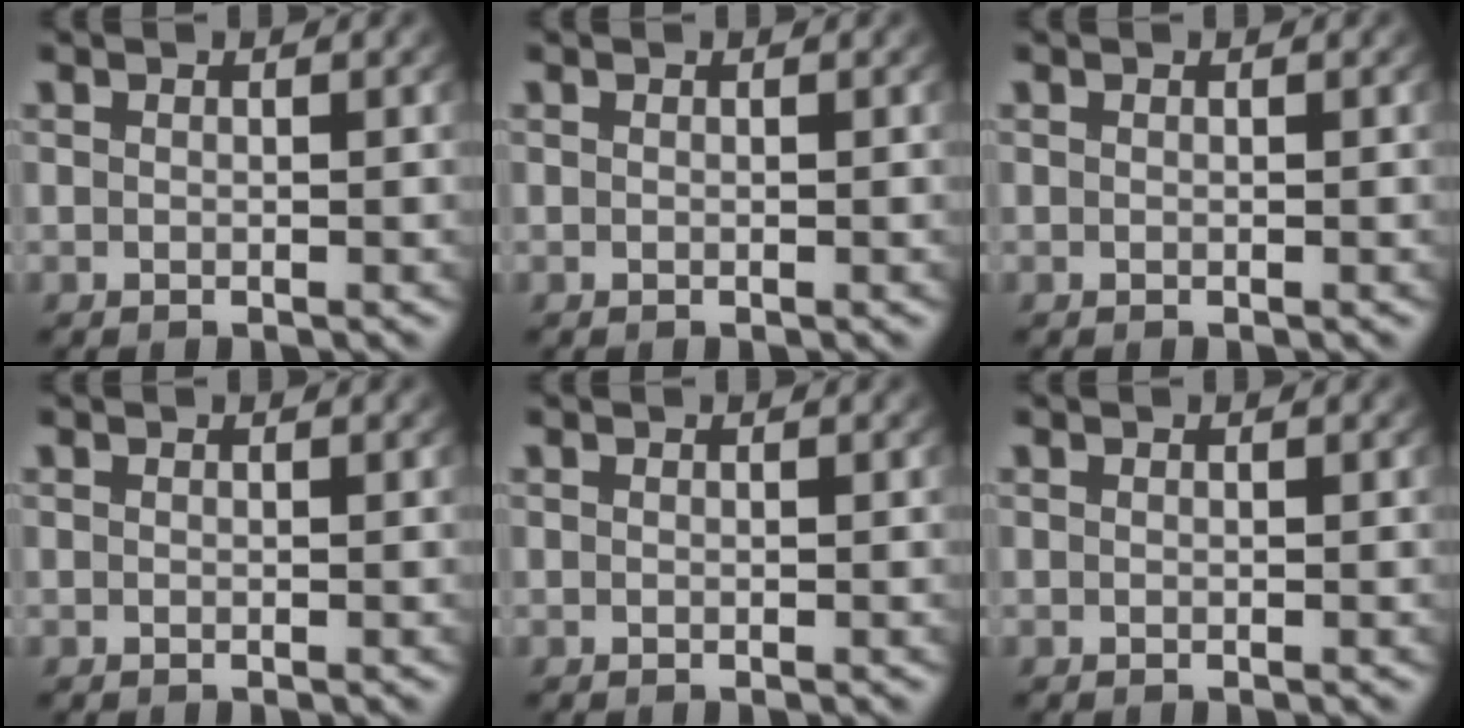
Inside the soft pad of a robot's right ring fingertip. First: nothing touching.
{"total": 0.0}
{"total": 0.0}
{"total": 0.0}
{"total": 0.0}
{"total": 0.0}